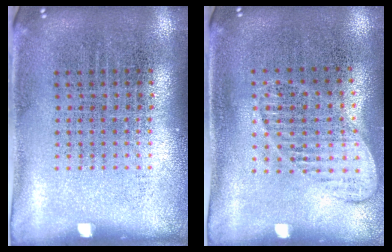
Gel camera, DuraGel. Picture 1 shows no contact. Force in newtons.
{"total": 1.1, "press": 1.1, "slide": 0.2}